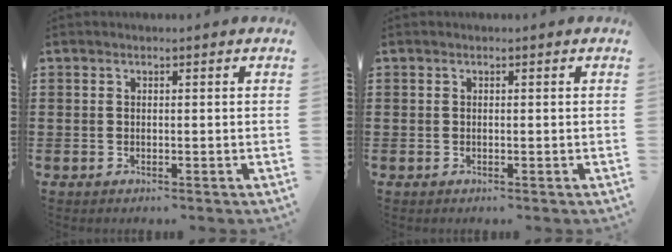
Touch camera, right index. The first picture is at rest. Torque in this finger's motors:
{"motor_torque": [0.18, 0.17, 0.00, 0.00]}